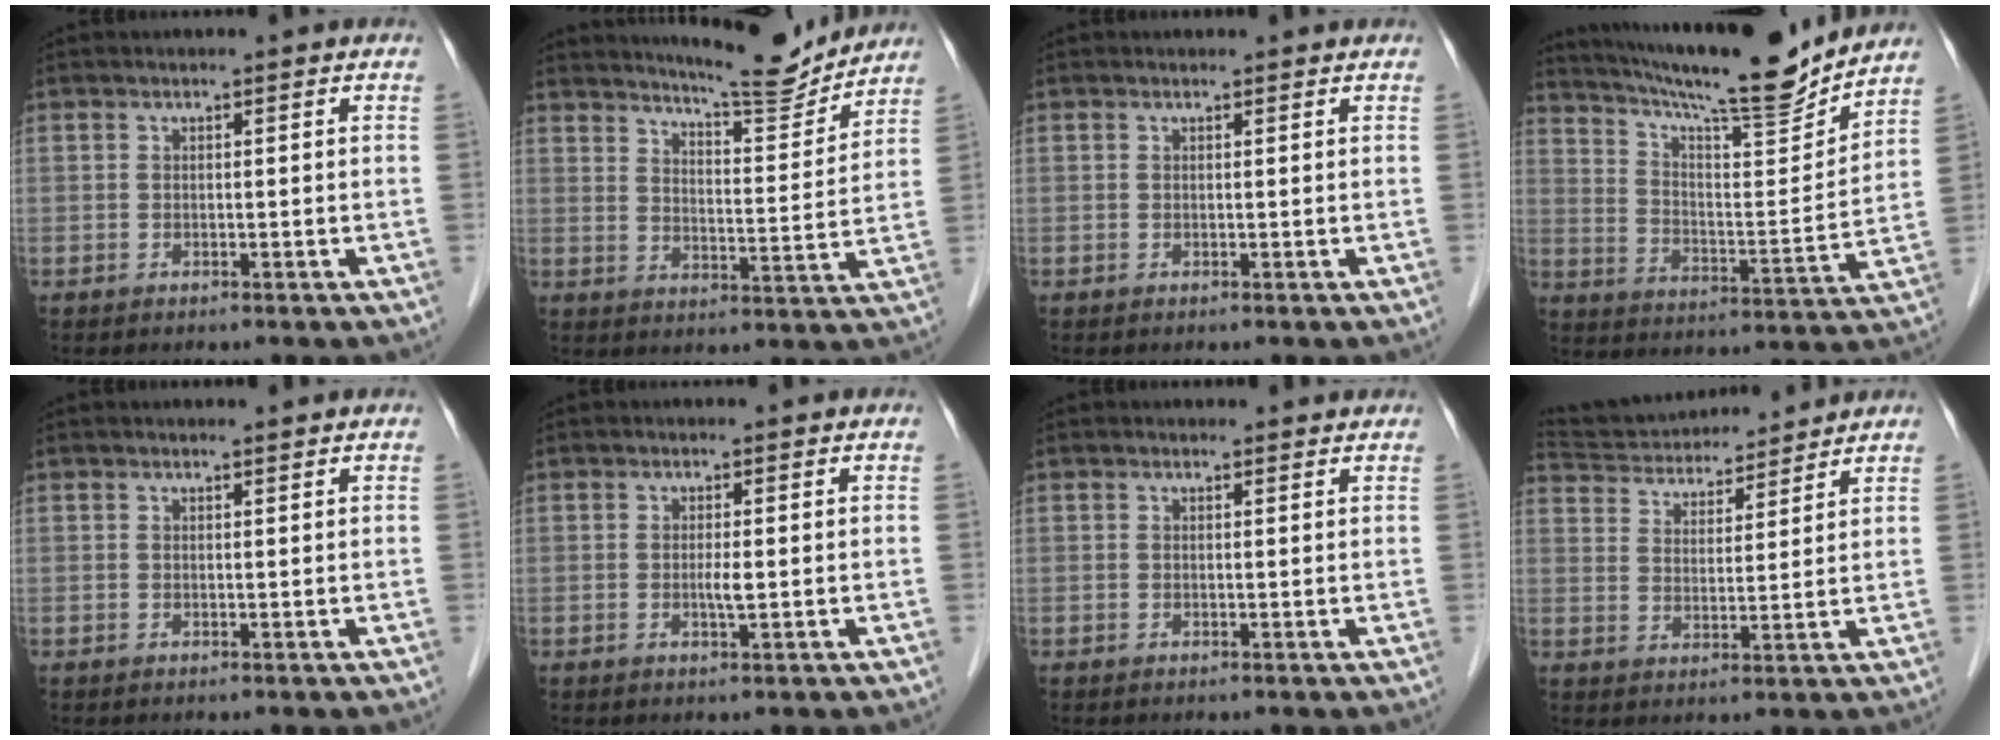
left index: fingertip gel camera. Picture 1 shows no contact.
{"total": 11.6, "force": [11.2, 0.9, 3.1], "torque": [-0.048, -0.019, 0.156]}
{"total": 1.0, "force": [1.0, 0.2, 0.1], "torque": [-0.011, 0.004, 0.010]}
{"total": 19.5, "force": [17.6, 1.0, 8.3], "torque": [-0.148, -0.019, 0.269]}
{"total": 0.6, "force": [0.6, 0.0, 0.2], "torque": [-0.007, -0.001, 0.010]}
{"total": 1.5, "force": [-0.3, 0.1, 1.5], "torque": [-0.030, -0.005, -0.005]}
{"total": 1.5, "force": [1.4, 0.5, 0.0], "torque": [-0.007, 0.000, 0.010]}
{"total": 14.0, "force": [13.2, 3.0, 3.5], "torque": [-0.067, 0.030, 0.217]}